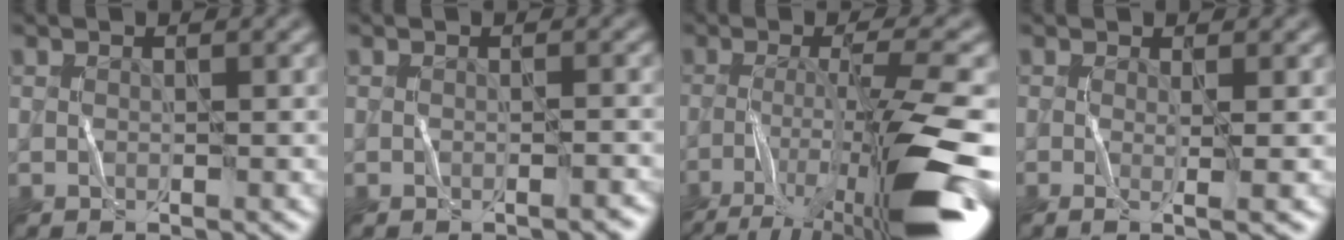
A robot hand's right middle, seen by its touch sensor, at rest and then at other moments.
{"total": 0.8, "force": [-0.6, 0.1, 0.4], "torque": [-0.007, 0.002, -0.008]}
{"total": 12.1, "force": [-5.9, 2.1, 10.4], "torque": [-0.169, -0.001, -0.102]}
{"total": 2.1, "force": [-0.1, 0.4, 2.1], "torque": [-0.037, -0.007, -0.006]}